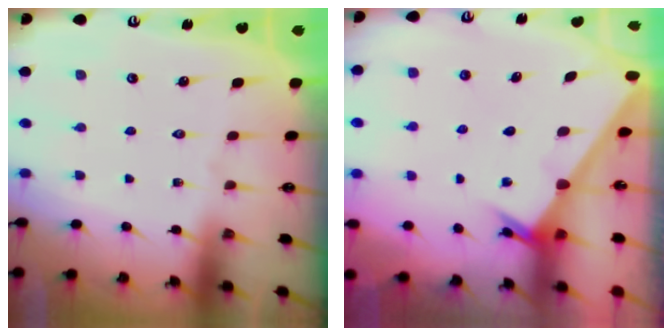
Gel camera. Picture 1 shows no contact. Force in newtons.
{"total": 2.5, "press": 2.5, "slide": 0.2}